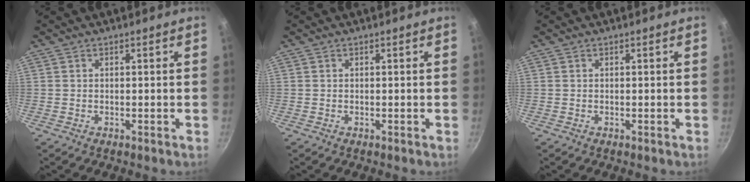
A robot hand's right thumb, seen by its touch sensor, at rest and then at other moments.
{"total": 0.0}
{"total": 0.0}